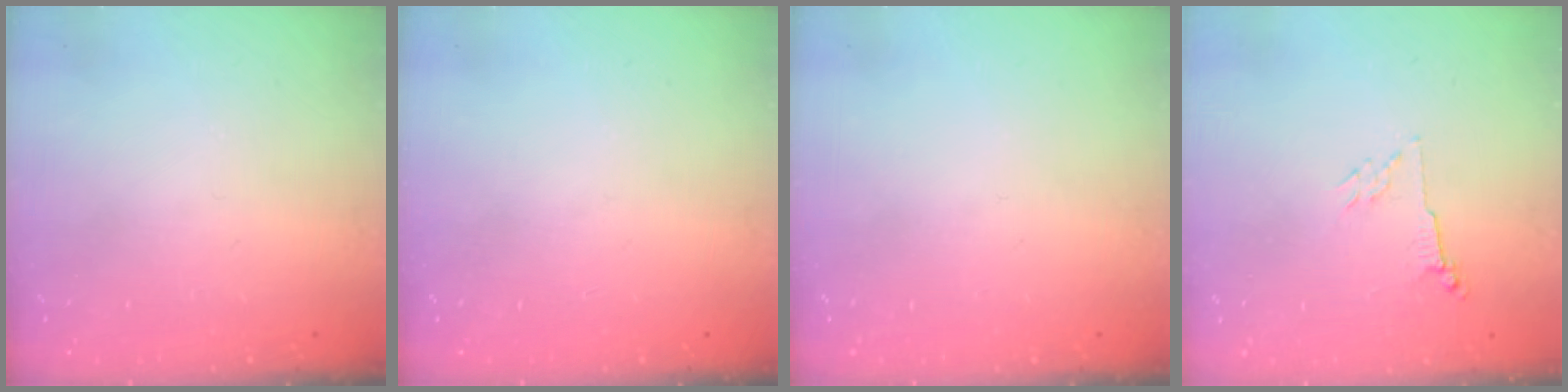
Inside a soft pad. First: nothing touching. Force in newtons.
{"total": 0.0}
{"total": 0.0}
{"total": 2.8, "press": 2.7, "slide": 0.6}